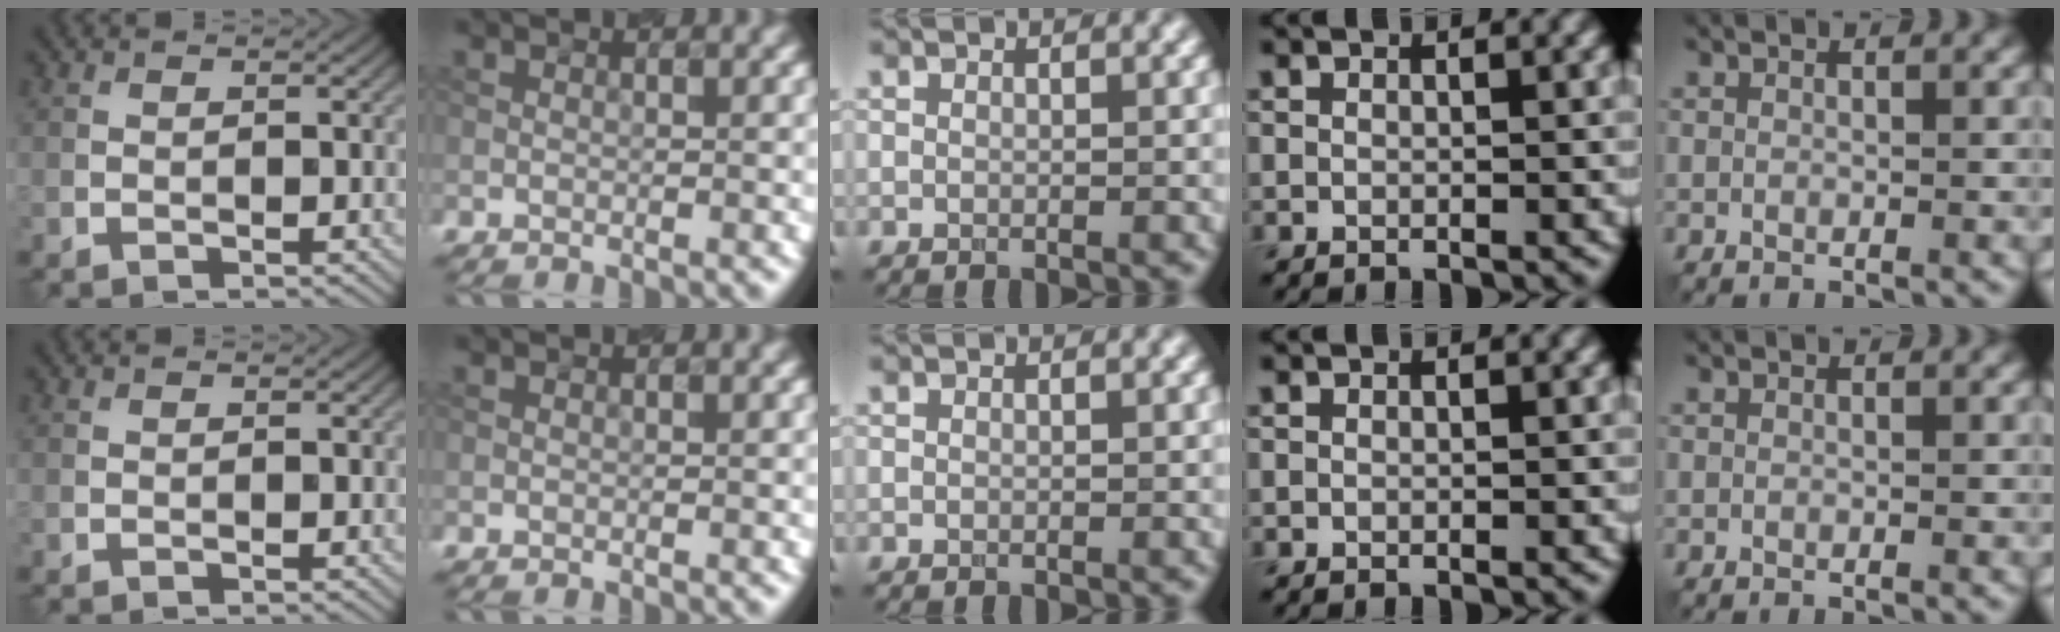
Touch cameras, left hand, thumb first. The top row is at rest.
{}